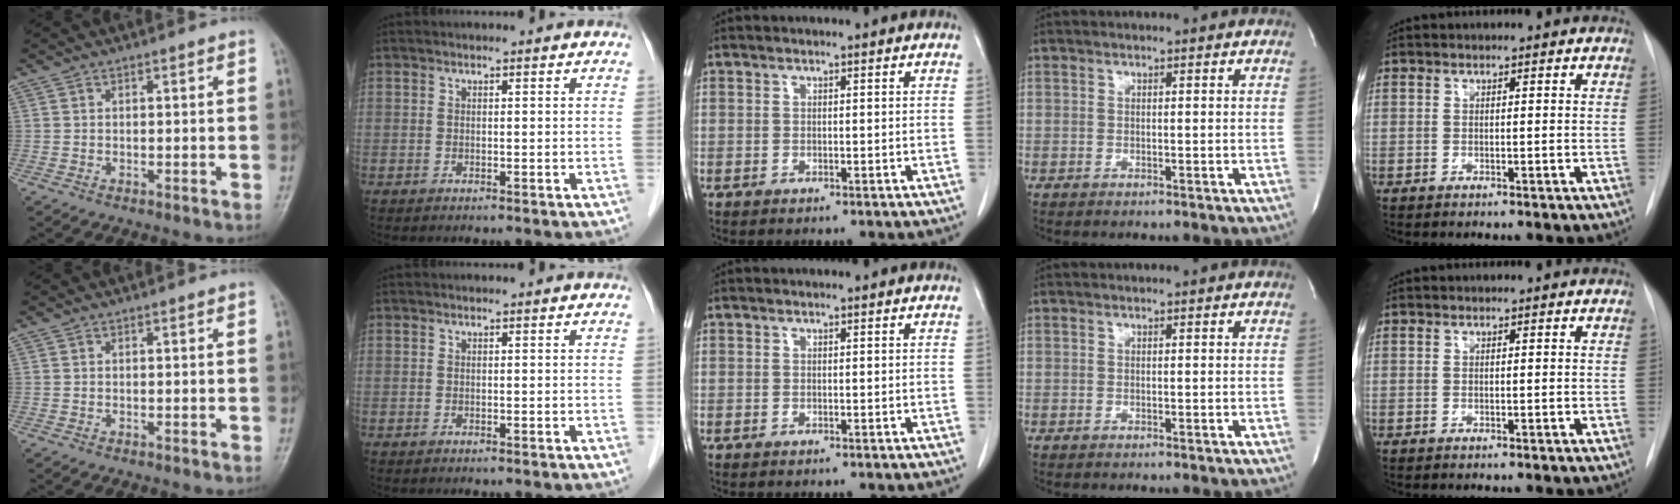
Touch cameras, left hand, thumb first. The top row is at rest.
{}